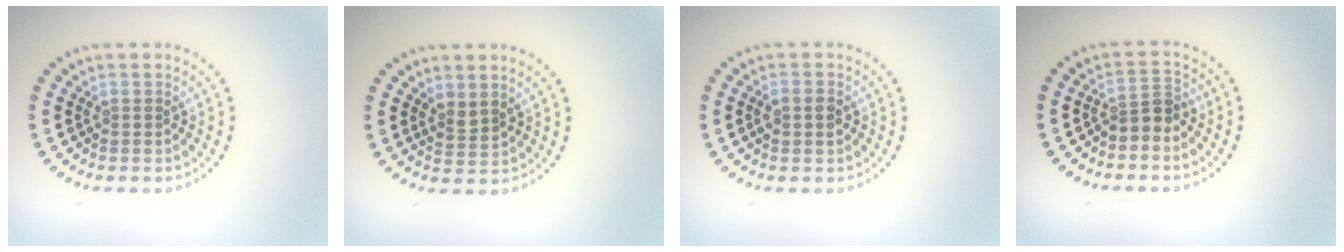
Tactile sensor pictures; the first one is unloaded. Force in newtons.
{"total": 1.5, "press": 1.2, "slide": 0.9}
{"total": 1.3, "press": 1.3, "slide": 0.2}
{"total": 2.2, "press": 1.8, "slide": 1.3}